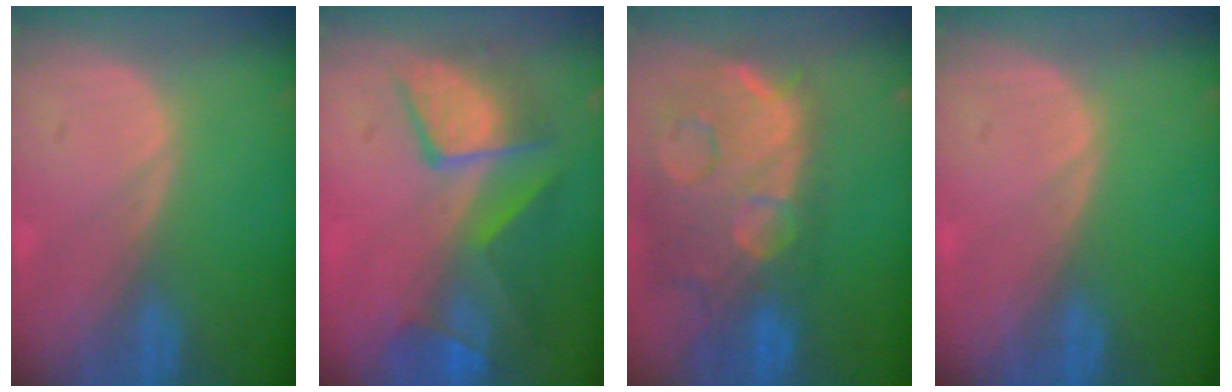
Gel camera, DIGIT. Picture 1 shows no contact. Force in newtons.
{"total": 9.1, "press": 8.5, "slide": 3.2}
{"total": 14.8, "press": 12.0, "slide": 8.7}
{"total": 0.0}